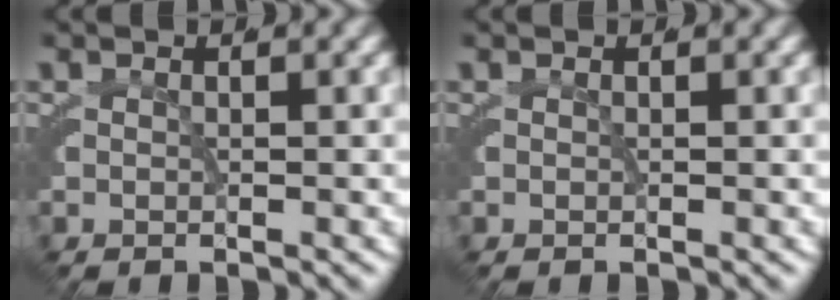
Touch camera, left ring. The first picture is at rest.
{"total": 0.0}